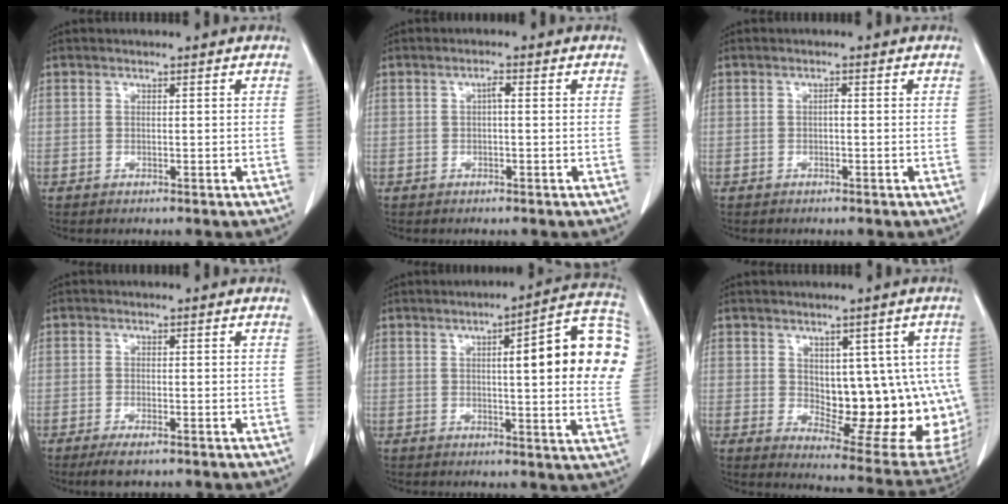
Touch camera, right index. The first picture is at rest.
{"total": 1.3, "force": [0.1, 0.3, 1.2], "torque": [-0.022, 0.004, 0.001]}
{"total": 0.6, "force": [-0.1, 0.2, 0.6], "torque": [-0.011, 0.002, -0.003]}
{"total": 3.2, "force": [-2.3, 0.7, 2.2], "torque": [-0.041, -0.006, -0.037]}
{"total": 16.8, "force": [3.3, 2.6, 16.2], "torque": [-0.183, 0.024, 0.030]}
{"total": 17.0, "force": [-0.7, 8.1, 15.0], "torque": [-0.140, 0.005, 0.019]}